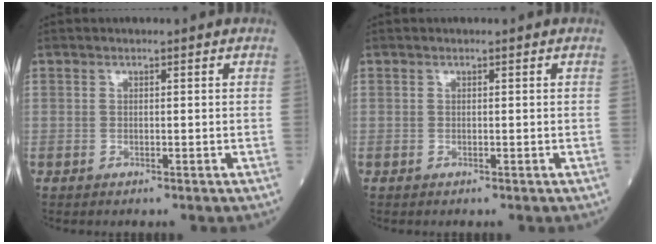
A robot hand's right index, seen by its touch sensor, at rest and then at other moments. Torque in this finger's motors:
{"motor_torque": [0.00, 0.00, 0.00, 0.00]}